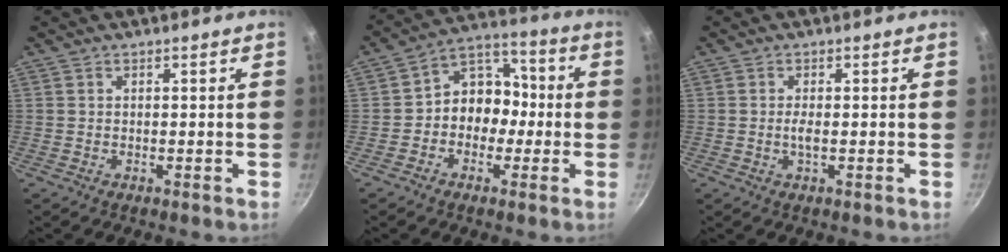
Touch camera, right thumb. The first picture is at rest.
{"total": 10.2, "force": [-1.6, 8.5, 5.5], "torque": [-0.025, 0.049, -0.042]}
{"total": 1.7, "force": [-0.2, 0.4, 1.6], "torque": [-0.038, 0.000, -0.007]}